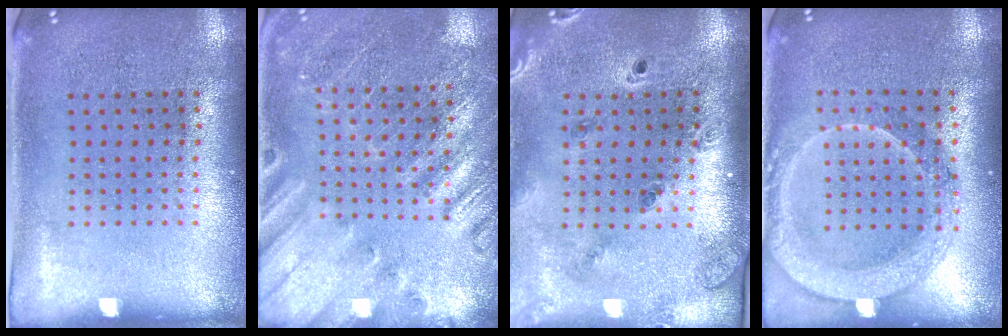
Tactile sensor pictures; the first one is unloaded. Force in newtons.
{"total": 2.4, "press": 2.4, "slide": 0.5}
{"total": 1.4, "press": 1.3, "slide": 0.2}
{"total": 2.0, "press": 1.9, "slide": 0.8}